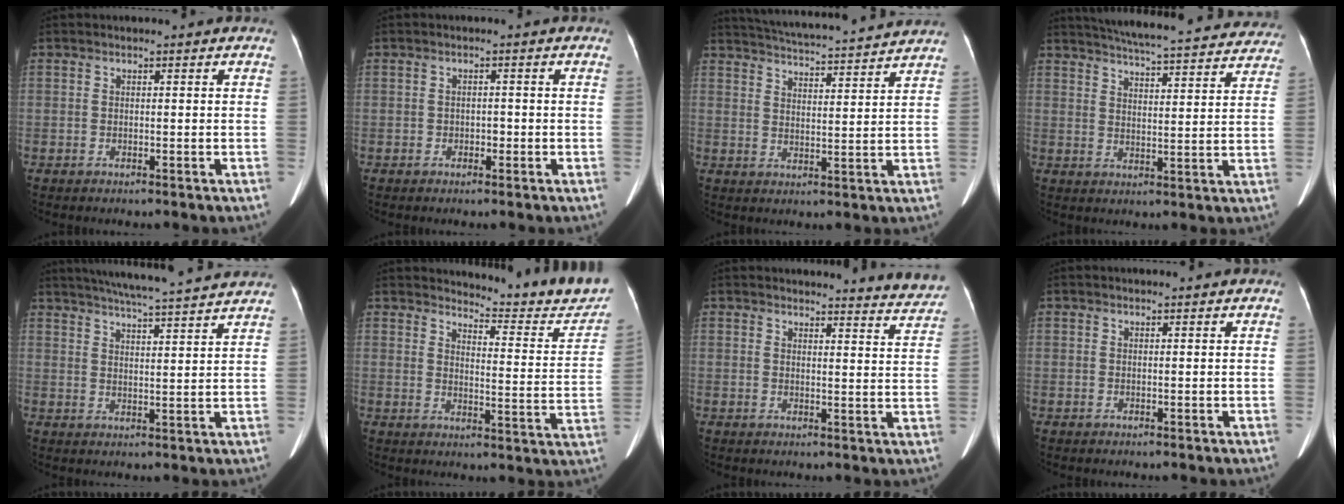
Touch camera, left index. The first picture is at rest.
{"total": 1.0, "force": [-0.4, 0.8, 0.6], "torque": [-0.007, 0.003, -0.006]}
{"total": 17.9, "force": [16.8, 0.7, 6.2], "torque": [-0.109, 0.018, 0.235]}
{"total": 27.3, "force": [25.1, 4.5, 9.9], "torque": [-0.164, -0.023, 0.309]}
{"total": 16.4, "force": [14.8, -0.2, 7.0], "torque": [-0.122, 0.012, 0.200]}
{"total": 14.2, "force": [13.8, 0.4, 2.9], "torque": [-0.032, -0.087, 0.154]}
{"total": 7.6, "force": [7.6, 0.3, 0.5], "torque": [0.004, -0.041, 0.068]}
{"total": 1.0, "force": [1.0, 0.0, 0.4], "torque": [-0.007, 0.013, 0.014]}